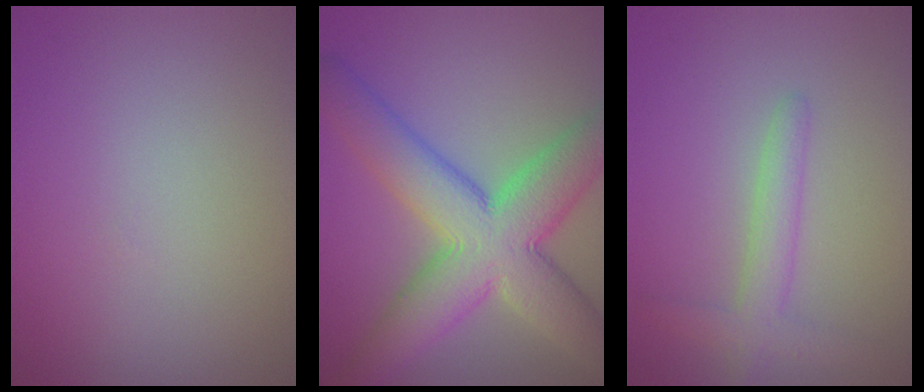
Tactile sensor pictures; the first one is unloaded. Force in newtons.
{"total": 10.8, "press": 10.8, "slide": 0.4}
{"total": 2.6, "press": 2.6, "slide": 0.1}